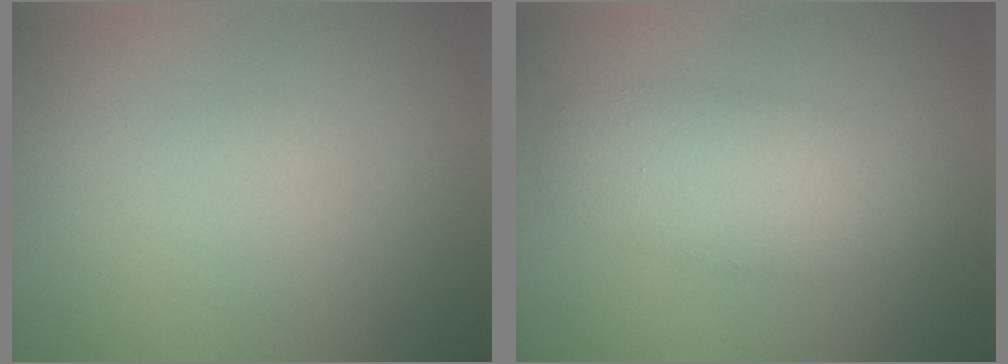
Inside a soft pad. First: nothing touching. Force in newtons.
{"total": 4.0, "press": 4.0, "slide": 0.1}